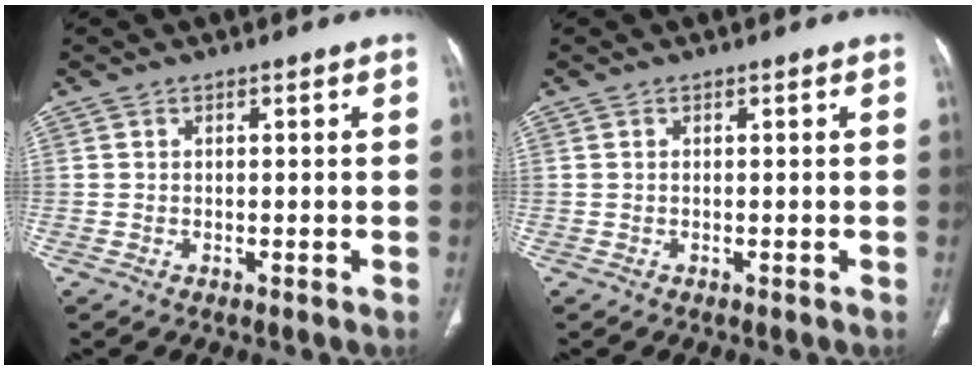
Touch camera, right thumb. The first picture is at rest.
{"total": 0.0}